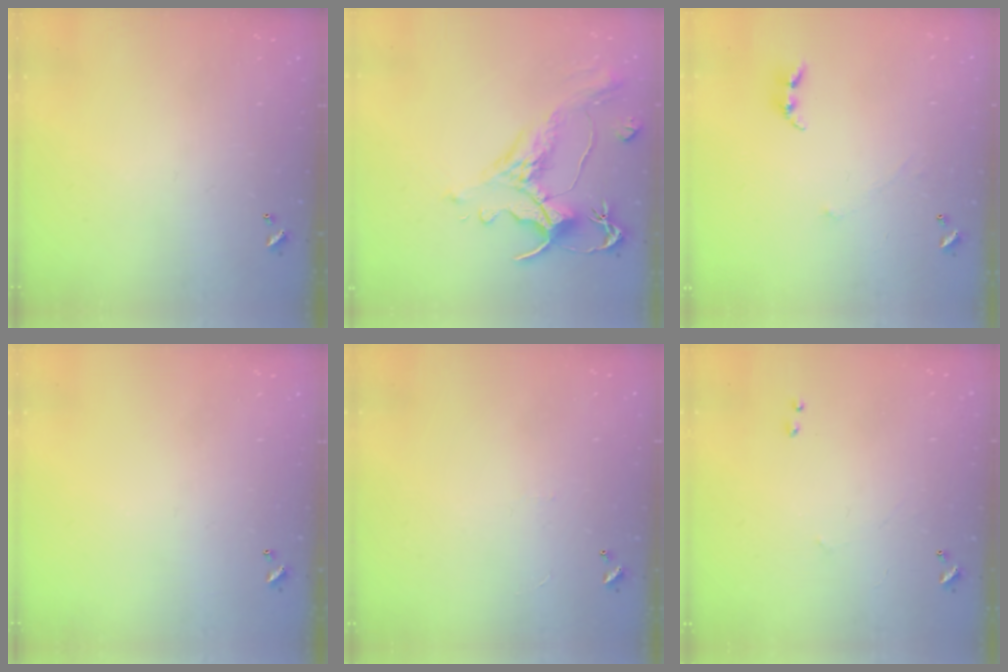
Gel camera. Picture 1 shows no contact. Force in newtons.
{"total": 1.6, "press": 0.4, "slide": 1.5}
{"total": 0.7, "press": 0.6, "slide": 0.5}
{"total": 0.0}
{"total": 1.3, "press": 1.3, "slide": 0.4}
{"total": 2.5, "press": 2.4, "slide": 0.4}